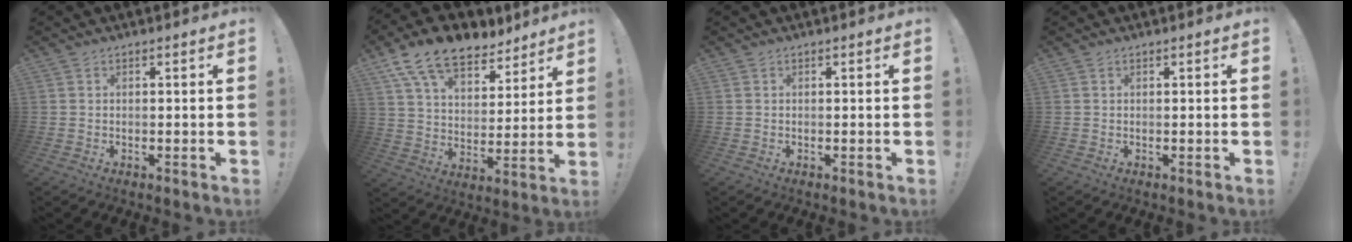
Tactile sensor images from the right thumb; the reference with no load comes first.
{"total": 15.4, "force": [10.8, 8.1, 7.6], "torque": [-0.135, -0.068, 0.199]}
{"total": 0.0}
{"total": 0.0}